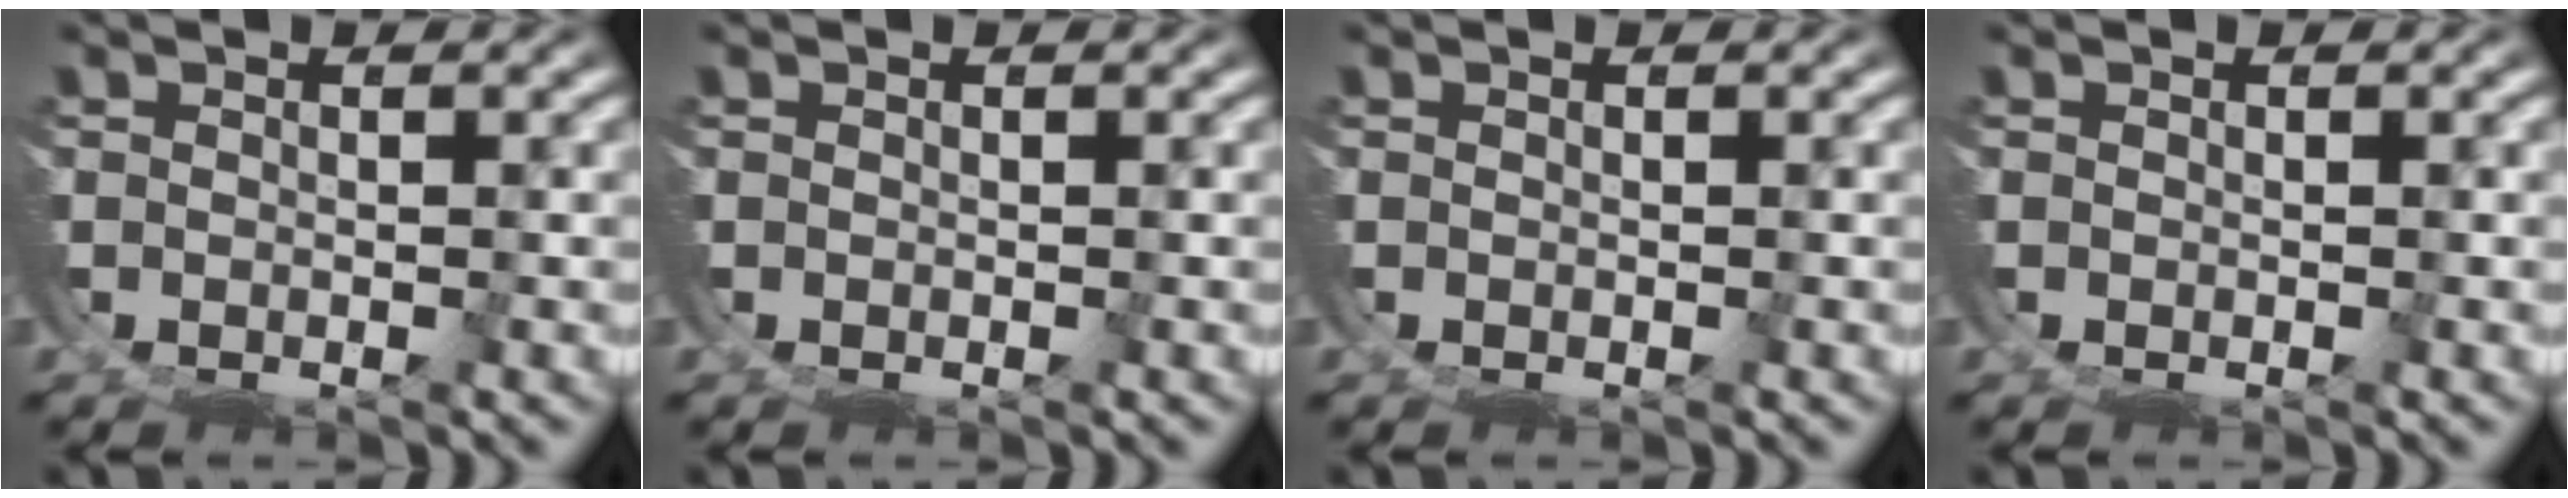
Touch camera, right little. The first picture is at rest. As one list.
[{"total": 0.0}, {"total": 0.0}, {"total": 0.0}]